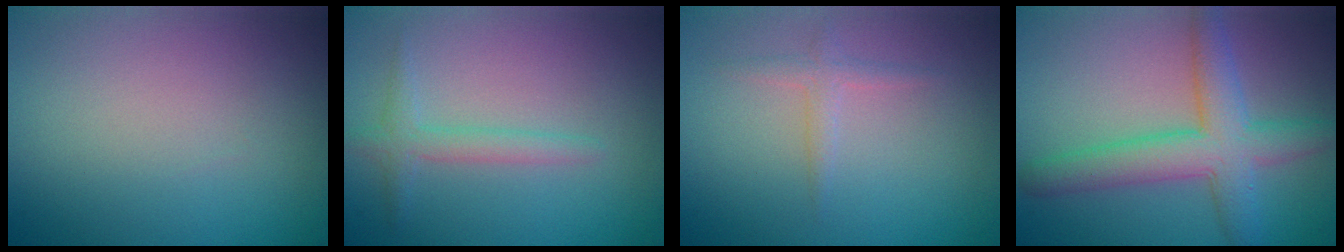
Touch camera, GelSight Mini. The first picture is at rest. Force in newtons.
{"total": 1.8, "press": 1.8, "slide": 0.1}
{"total": 1.3, "press": 1.3, "slide": 0.0}
{"total": 5.4, "press": 5.4, "slide": 0.2}